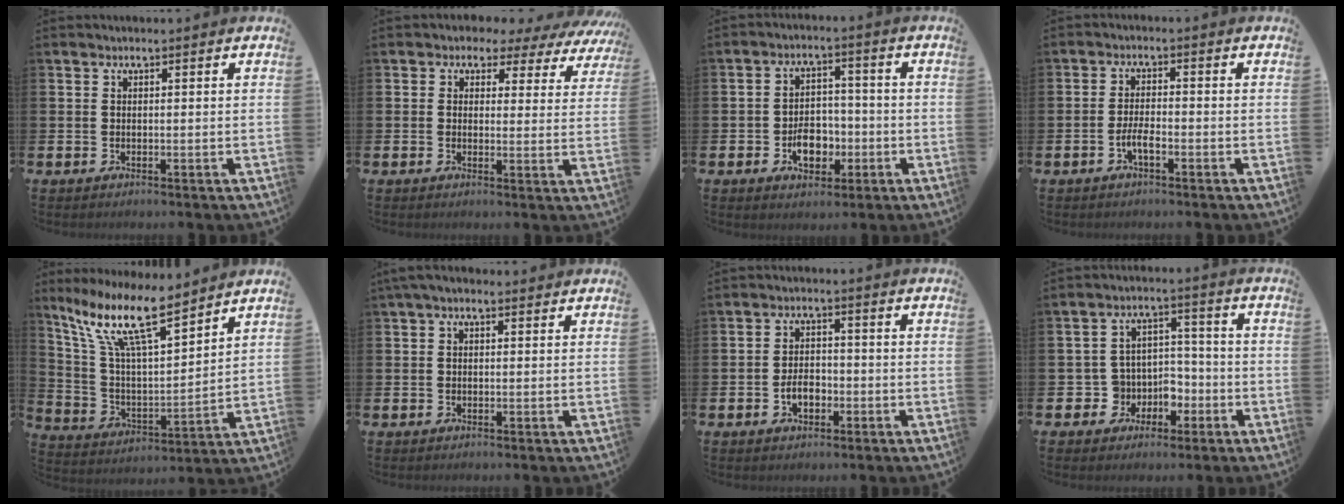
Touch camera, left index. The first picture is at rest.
{"total": 2.5, "force": [1.4, 2.1, 0.4], "torque": [-0.013, -0.018, 0.012]}
{"total": 5.2, "force": [-1.8, 3.7, 3.2], "torque": [-0.043, 0.003, -0.037]}
{"total": 2.6, "force": [-1.2, 0.8, 2.2], "torque": [-0.054, 0.005, -0.025]}
{"total": 13.2, "force": [9.6, 3.0, 8.5], "torque": [-0.188, -0.035, 0.167]}
{"total": 1.6, "force": [0.9, 0.8, 1.1], "torque": [-0.014, 0.005, 0.012]}
{"total": 3.5, "force": [-1.3, 2.2, 2.4], "torque": [-0.035, 0.000, -0.026]}
{"total": 5.4, "force": [-1.7, 5.1, 0.8], "torque": [-0.032, 0.003, -0.032]}